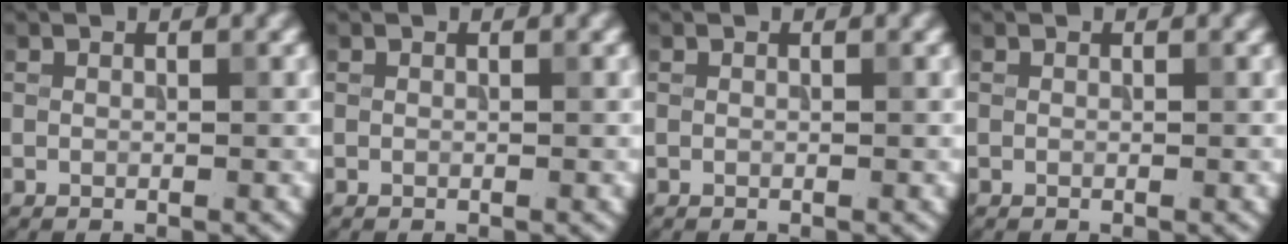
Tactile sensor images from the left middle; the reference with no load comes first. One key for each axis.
{"total": 0.0}
{"total": 0.0}
{"total": 0.0}